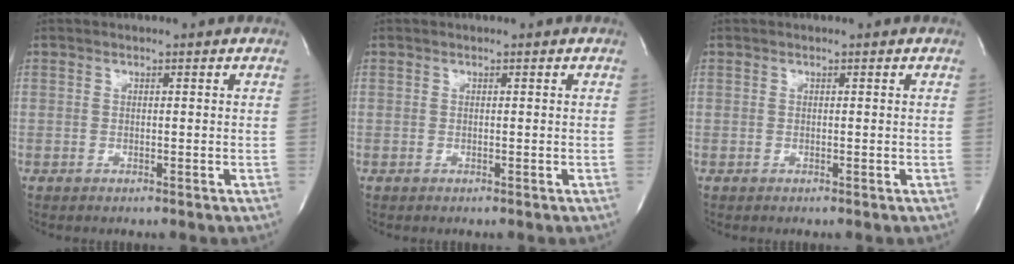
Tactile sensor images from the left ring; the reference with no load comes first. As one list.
[{"total": 0.0}, {"total": 0.0}]